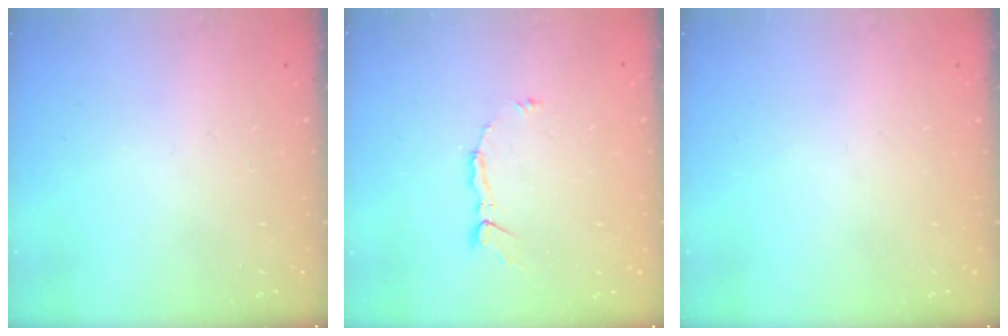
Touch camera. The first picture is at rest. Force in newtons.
{"total": 4.7, "press": 4.7, "slide": 0.1}
{"total": 0.0}